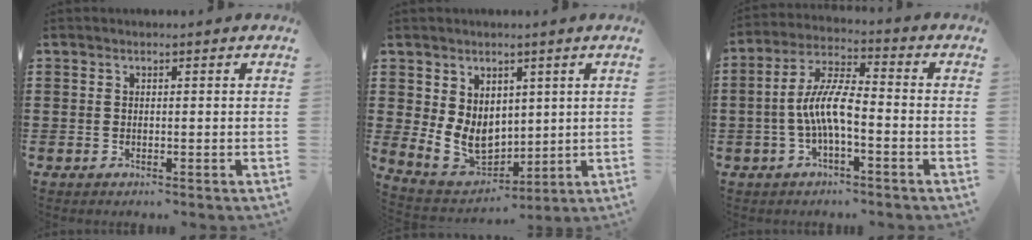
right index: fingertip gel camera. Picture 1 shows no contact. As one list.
[{"total": 7.9, "force": [1.2, 6.2, 4.7], "torque": [-0.103, -0.002, 0.024]}, {"total": 8.0, "force": [-2.0, 2.3, 7.4], "torque": [-0.163, -0.004, -0.043]}]